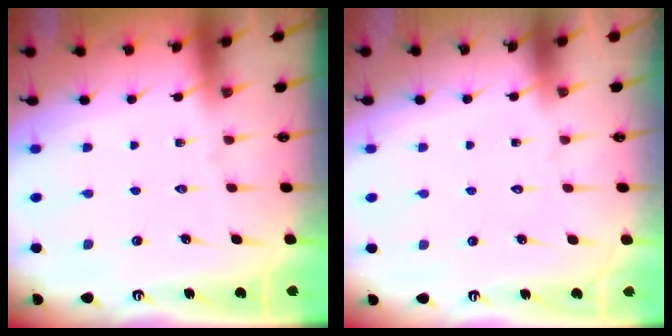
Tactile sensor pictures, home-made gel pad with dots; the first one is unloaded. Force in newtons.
{"total": 1.6, "press": 1.5, "slide": 0.1}